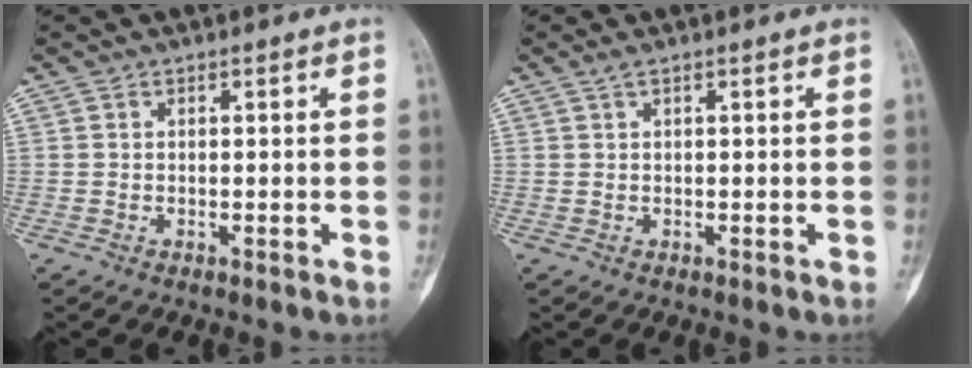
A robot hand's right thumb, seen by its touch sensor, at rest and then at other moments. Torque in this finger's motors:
{"motor_torque": [0.02, 0.01, 0.21, -0.07, 0.02]}